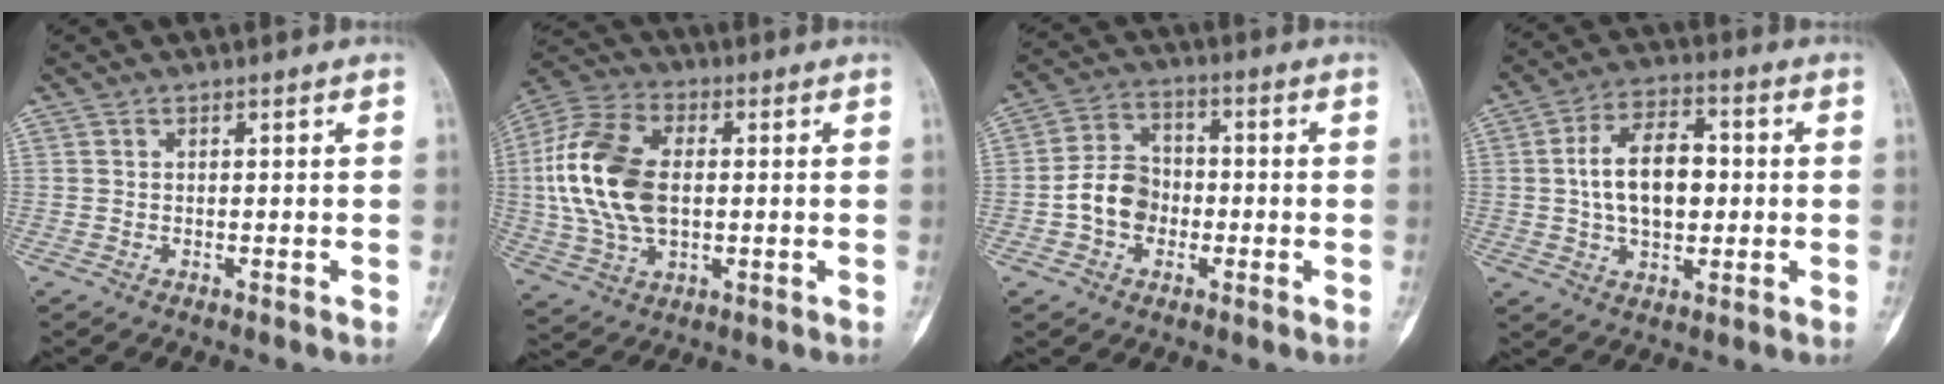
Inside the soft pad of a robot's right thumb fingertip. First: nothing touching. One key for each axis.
{"total": 18.1, "fx": 1.0, "fy": 11.1, "fz": 14.3, "tx": -0.293, "ty": 0.011, "tz": 0.019}
{"total": 8.8, "fx": -1.9, "fy": 7.1, "fz": 4.9, "tx": -0.070, "ty": 0.032, "tz": -0.044}
{"total": 12.8, "fx": 0.6, "fy": 7.7, "fz": 10.2, "tx": -0.155, "ty": 0.014, "tz": 0.008}